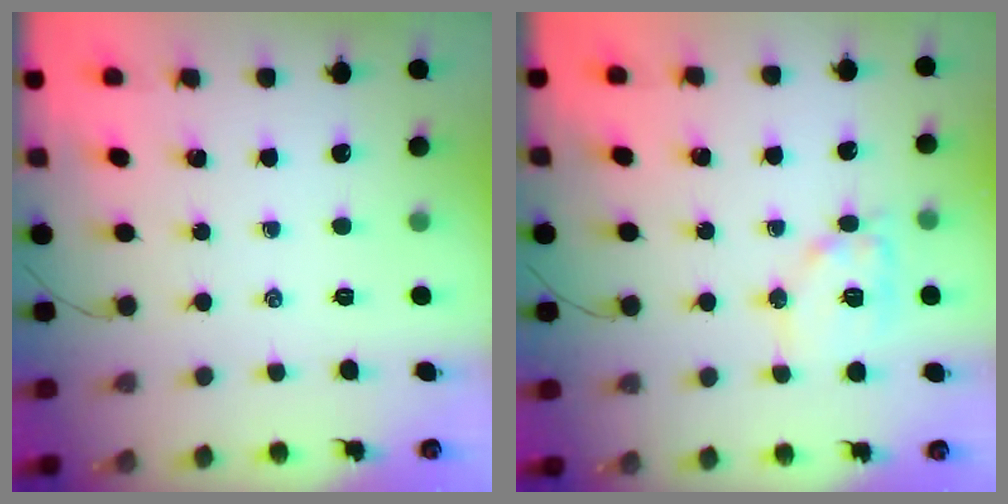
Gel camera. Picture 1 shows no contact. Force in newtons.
{"total": 11.9, "press": 11.8, "slide": 1.1}